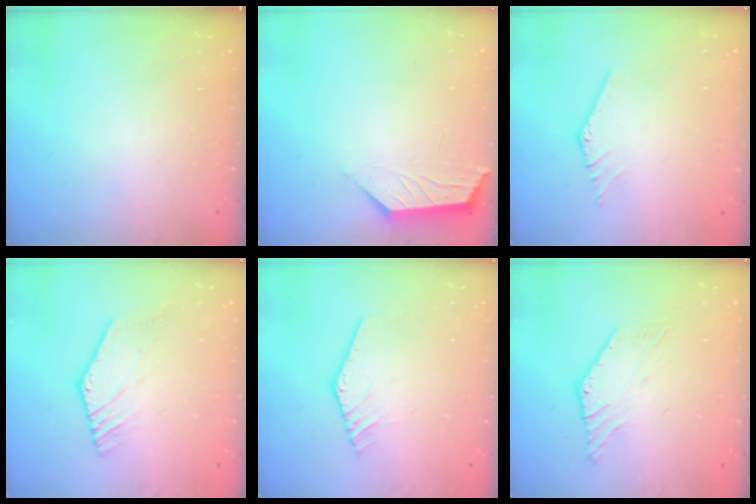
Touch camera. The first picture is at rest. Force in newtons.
{"total": 1.9, "press": 1.9, "slide": 0.4}
{"total": 0.7, "press": 0.7, "slide": 0.3}
{"total": 1.0, "press": 0.8, "slide": 0.5}
{"total": 3.2, "press": 3.2, "slide": 0.2}
{"total": 2.4, "press": 2.4, "slide": 0.4}